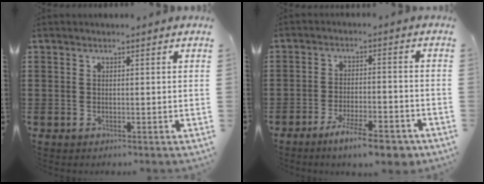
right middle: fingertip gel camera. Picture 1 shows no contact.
{"total": 7.3, "force": [-5.7, 1.1, 4.5], "torque": [-0.079, 0.001, -0.101]}